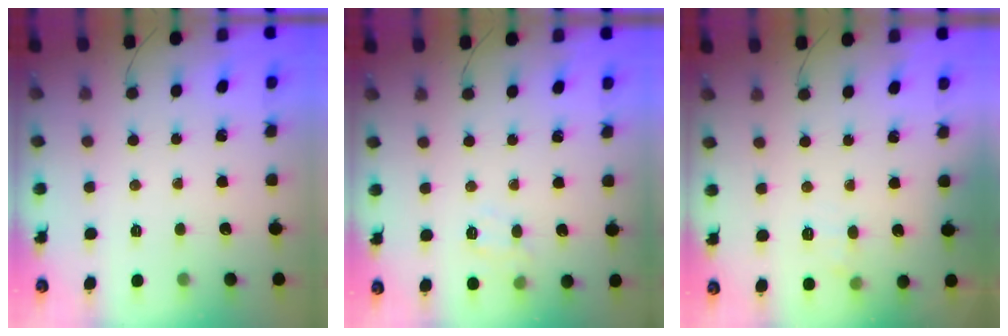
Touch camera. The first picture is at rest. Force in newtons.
{"total": 8.2, "press": 8.1, "slide": 1.1}
{"total": 6.8, "press": 6.5, "slide": 1.9}